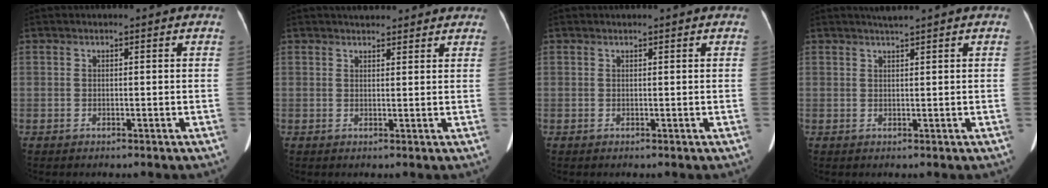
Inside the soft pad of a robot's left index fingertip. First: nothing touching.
{"total": 6.9, "force": [6.2, 2.0, 2.2], "torque": [-0.020, 0.022, 0.075]}
{"total": 1.2, "force": [1.1, 0.2, 0.2], "torque": [-0.010, 0.015, 0.018]}
{"total": 2.0, "force": [1.8, -0.4, 0.8], "torque": [-0.011, 0.006, 0.033]}